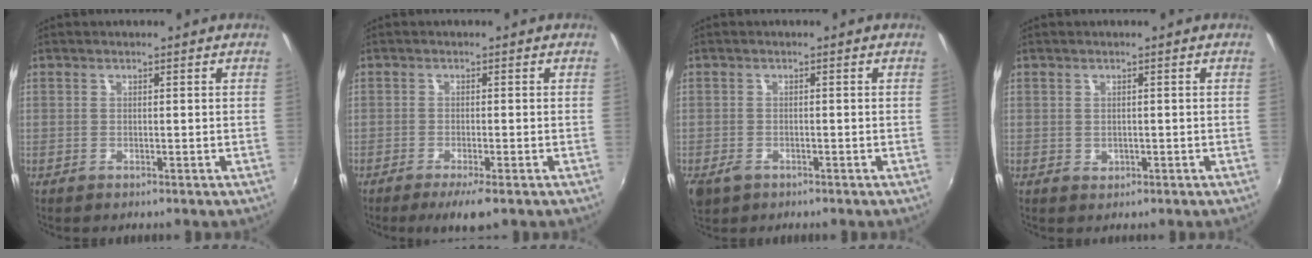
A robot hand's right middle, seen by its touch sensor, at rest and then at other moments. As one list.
[{"total": 4.4, "force": [-3.0, 0.6, 3.2], "torque": [-0.063, -0.013, -0.049]}, {"total": 4.0, "force": [-2.2, 2.6, 2.0], "torque": [-0.048, -0.013, -0.040]}, {"total": 0.9, "force": [0.1, 0.8, 0.3], "torque": [-0.001, 0.002, 0.004]}]